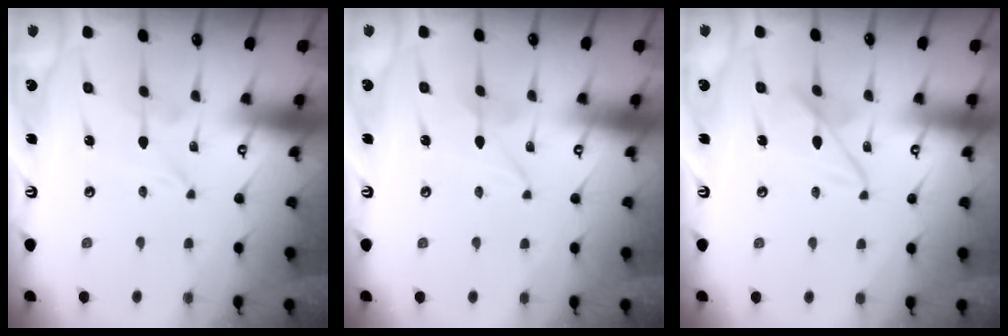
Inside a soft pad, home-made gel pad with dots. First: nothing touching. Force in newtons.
{"total": 1.2, "press": 1.2, "slide": 0.1}
{"total": 6.6, "press": 6.5, "slide": 0.5}